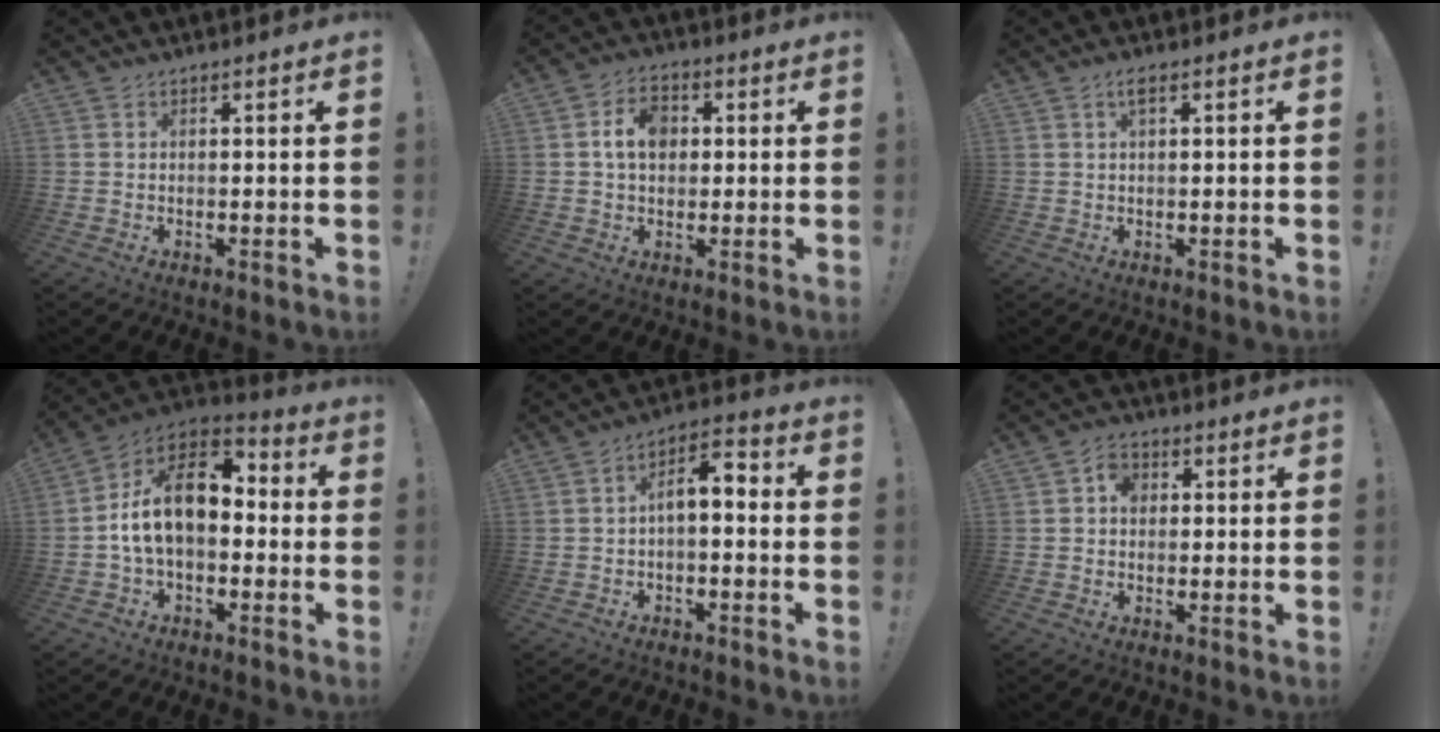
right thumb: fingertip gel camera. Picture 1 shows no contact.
{"total": 8.0, "force": [1.3, 5.8, 5.4], "torque": [-0.079, 0.008, 0.024]}
{"total": 2.1, "force": [1.1, 0.3, 1.8], "torque": [-0.031, 0.002, 0.017]}
{"total": 16.5, "force": [1.7, 9.8, 13.2], "torque": [-0.216, 0.008, 0.036]}
{"total": 6.5, "force": [-0.9, 3.1, 5.7], "torque": [-0.091, 0.011, -0.016]}
{"total": 4.2, "force": [0.4, 3.4, 2.3], "torque": [-0.027, 0.002, 0.003]}